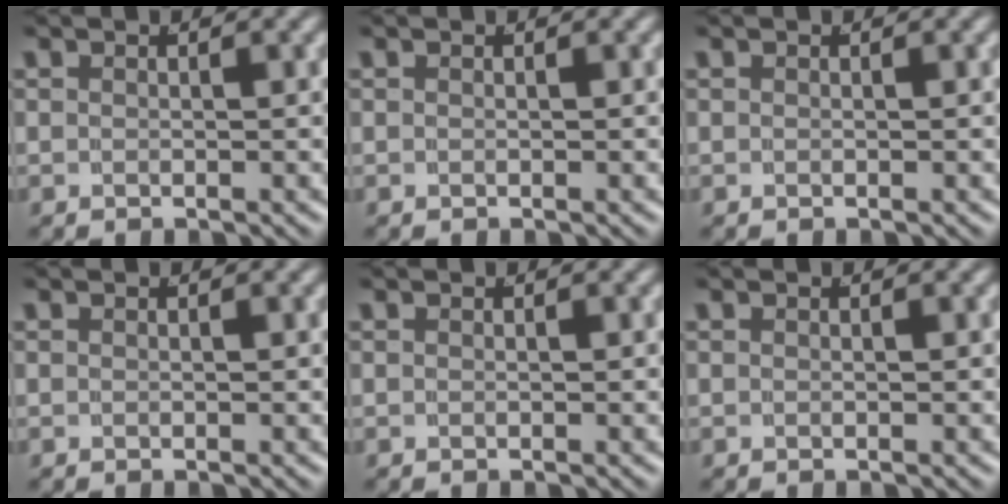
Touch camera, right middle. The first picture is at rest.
{"total": 0.0}
{"total": 0.0}
{"total": 0.0}
{"total": 0.0}
{"total": 0.0}